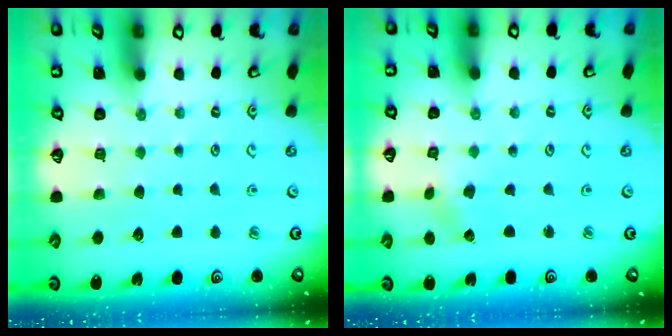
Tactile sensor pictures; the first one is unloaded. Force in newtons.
{"total": 0.6, "press": 0.6, "slide": 0.1}